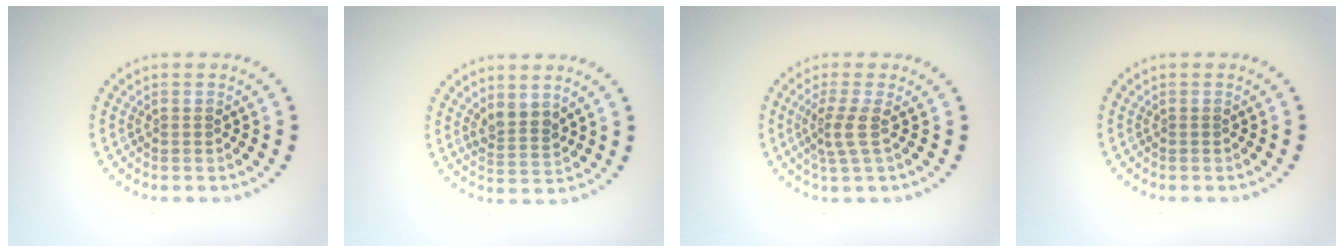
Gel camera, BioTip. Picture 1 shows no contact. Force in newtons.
{"total": 2.2, "press": 1.8, "slide": 1.2}
{"total": 2.2, "press": 1.6, "slide": 1.4}
{"total": 0.0}